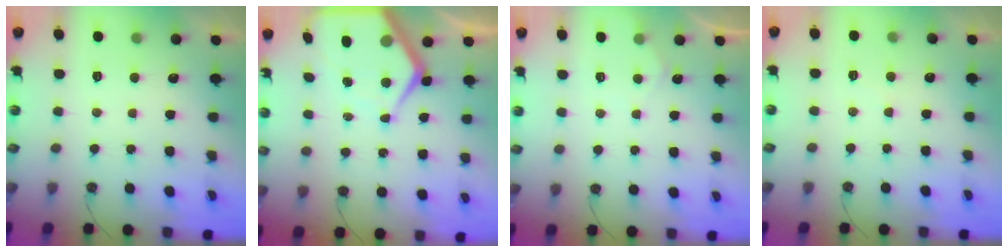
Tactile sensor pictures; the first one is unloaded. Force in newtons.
{"total": 11.1, "press": 11.0, "slide": 1.0}
{"total": 2.9, "press": 2.9, "slide": 0.4}
{"total": 2.3, "press": 2.3, "slide": 0.4}